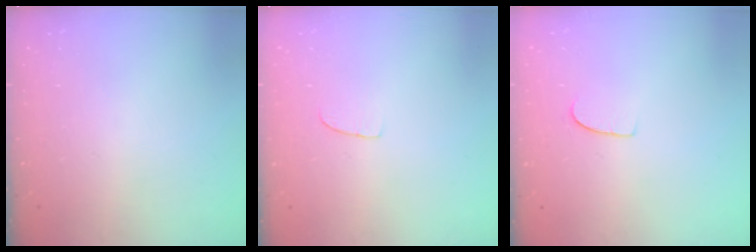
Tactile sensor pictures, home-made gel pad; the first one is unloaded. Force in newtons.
{"total": 2.6, "press": 2.6, "slide": 0.2}
{"total": 5.4, "press": 5.4, "slide": 0.4}